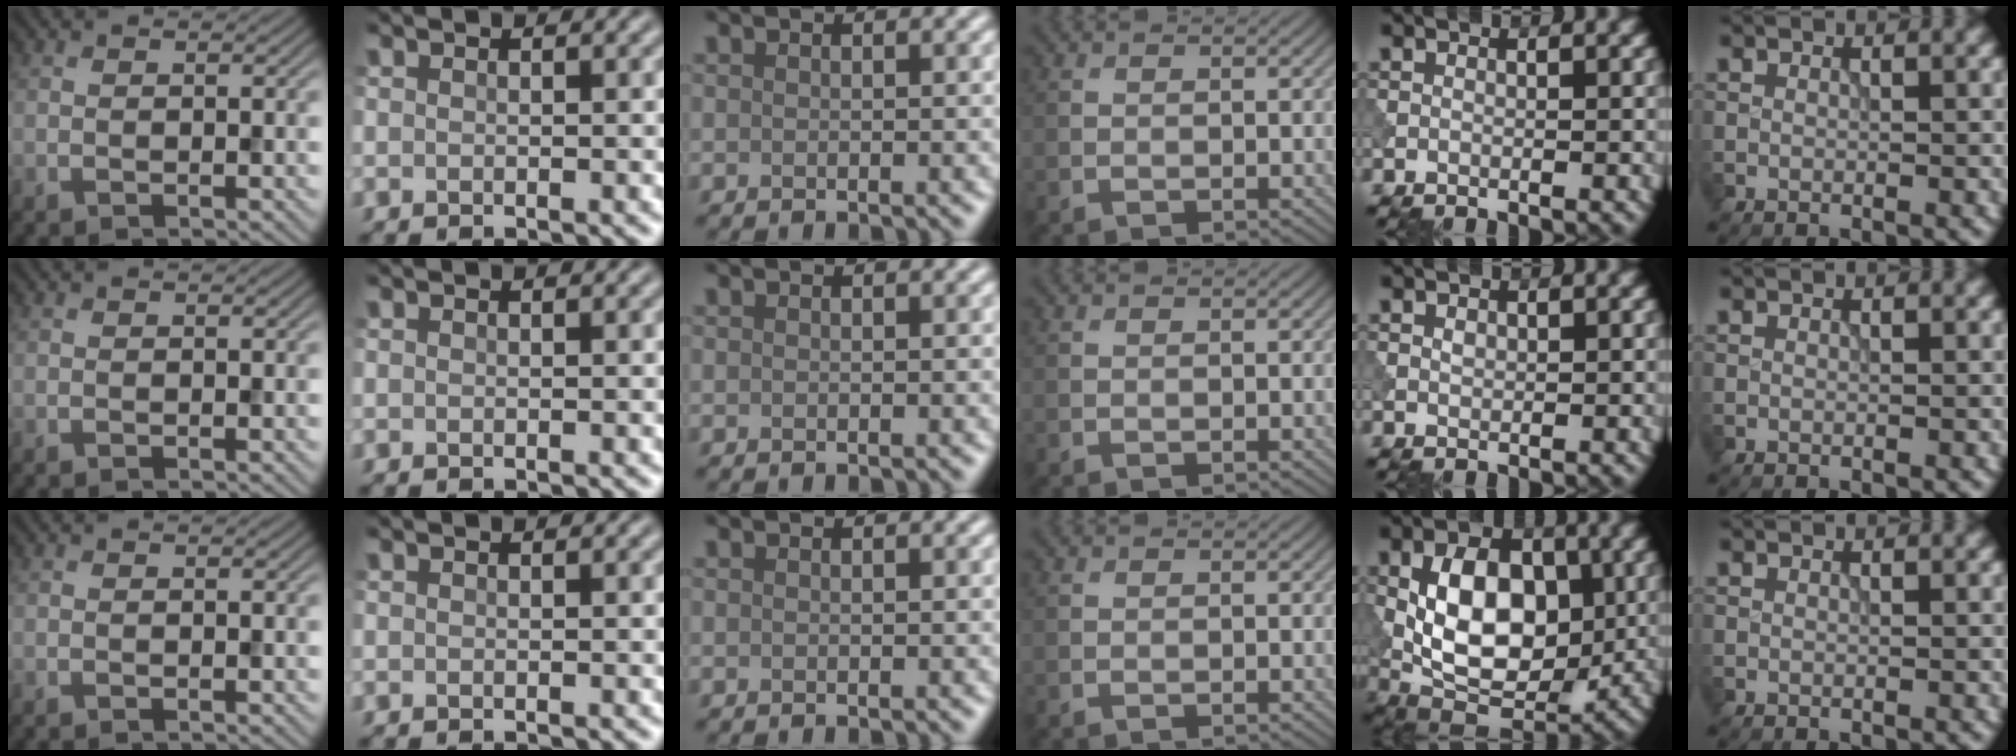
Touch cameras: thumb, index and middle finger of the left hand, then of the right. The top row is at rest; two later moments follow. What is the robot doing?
{"motion": "press", "object": "tv remote"}